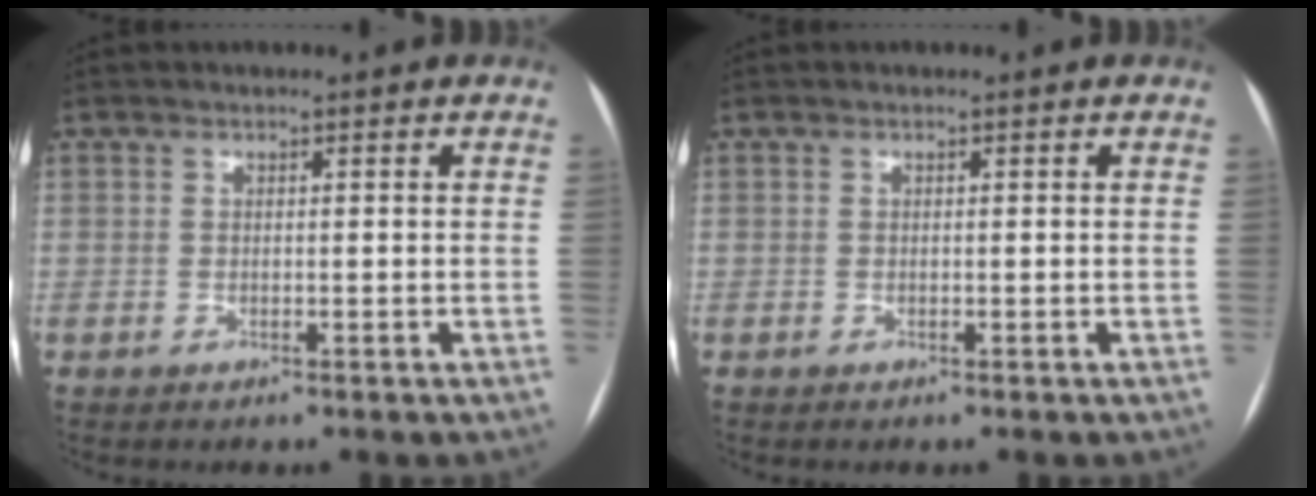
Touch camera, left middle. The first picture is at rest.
{"total": 0.0}